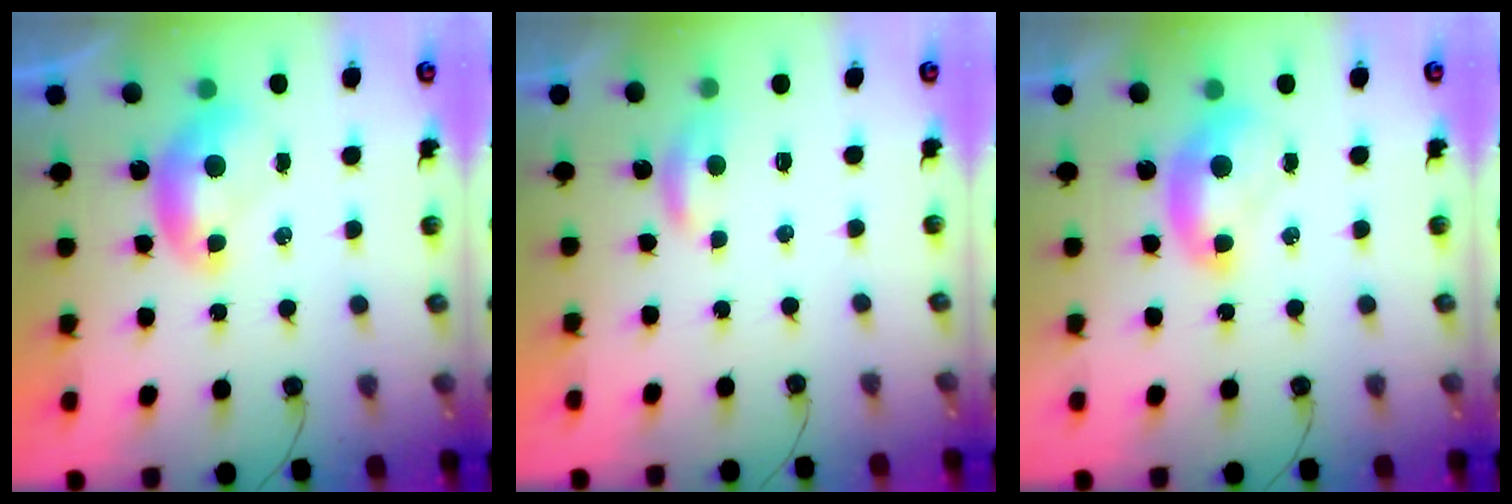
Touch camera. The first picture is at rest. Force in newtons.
{"total": 2.3, "press": 2.3, "slide": 0.4}
{"total": 1.2, "press": 1.2, "slide": 0.3}